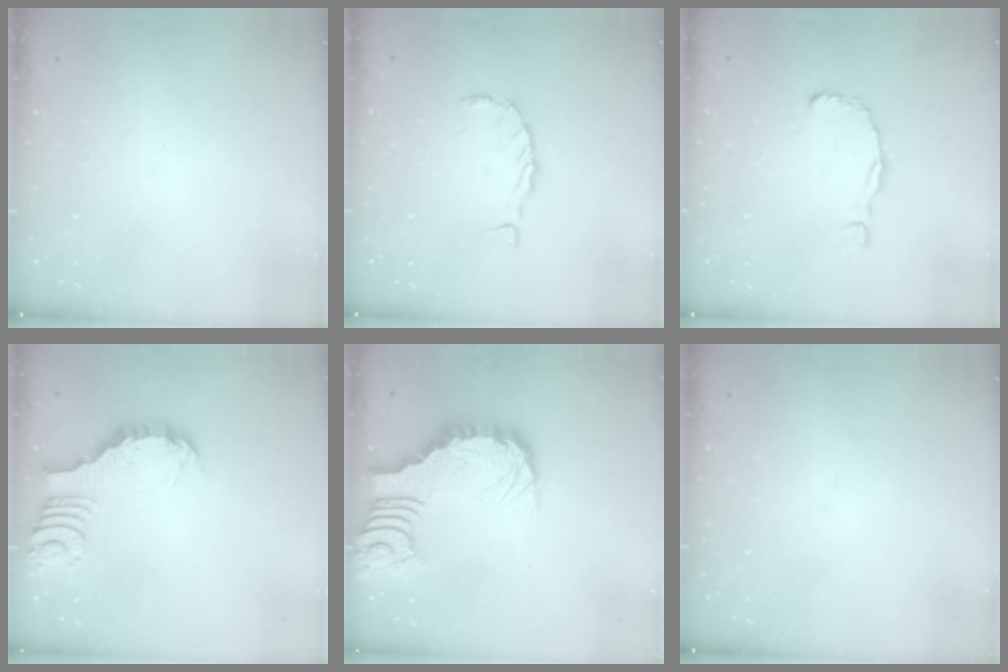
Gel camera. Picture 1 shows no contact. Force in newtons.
{"total": 0.0}
{"total": 2.4, "press": 2.3, "slide": 0.3}
{"total": 3.6, "press": 3.5, "slide": 0.4}
{"total": 5.6, "press": 5.6, "slide": 0.8}
{"total": 0.0}